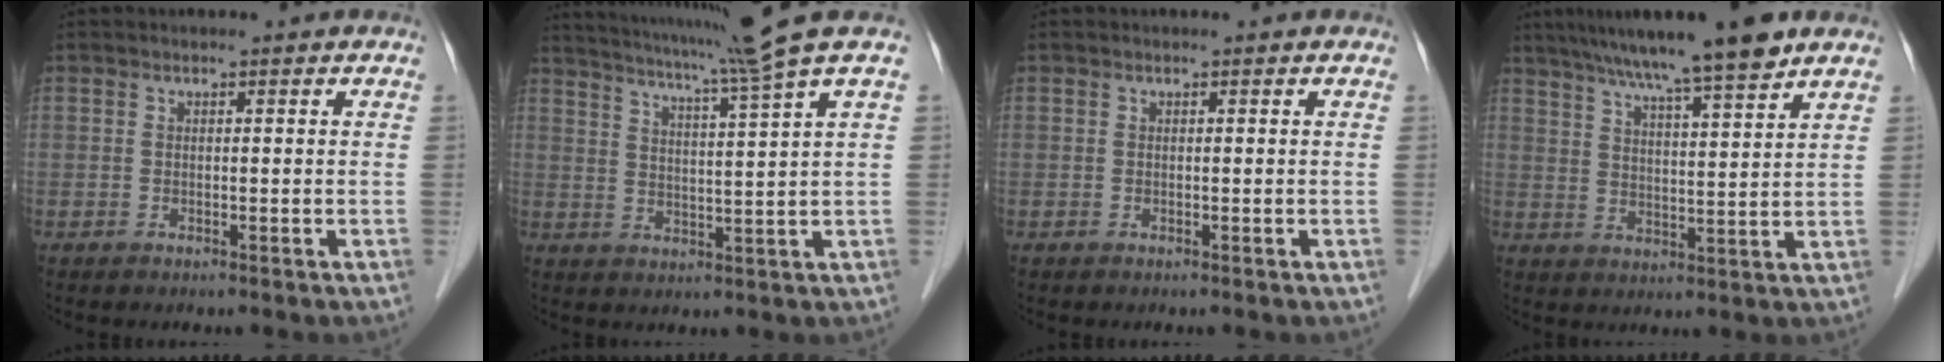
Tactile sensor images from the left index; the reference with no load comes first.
{"total": 10.9, "force": [8.7, -3.3, 5.7], "torque": [-0.100, -0.027, 0.131]}
{"total": 0.0}
{"total": 12.6, "force": [9.9, 0.2, 7.8], "torque": [-0.126, 0.017, 0.154]}